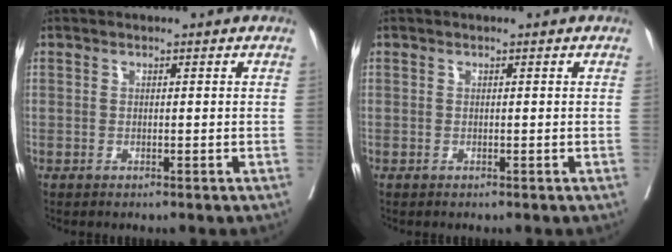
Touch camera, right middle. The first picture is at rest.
{"total": 0.0}